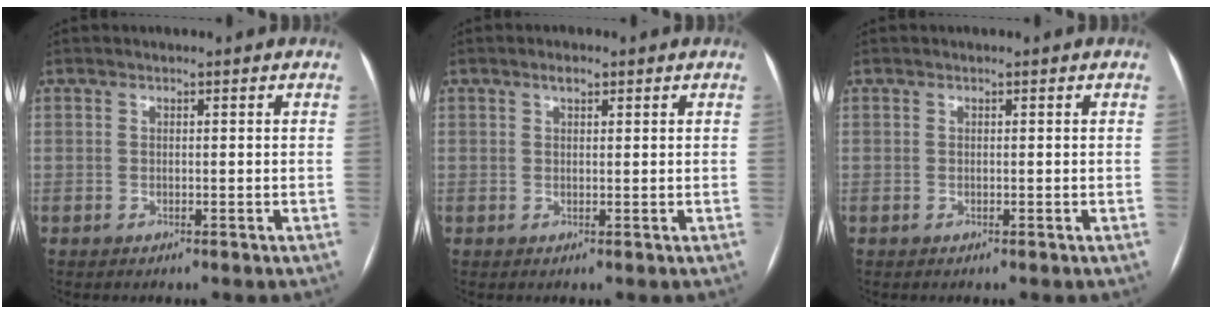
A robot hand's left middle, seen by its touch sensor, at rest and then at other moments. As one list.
[{"total": 1.5, "force": [1.0, 0.6, 1.0], "torque": [-0.018, 0.006, 0.016]}, {"total": 0.0}]